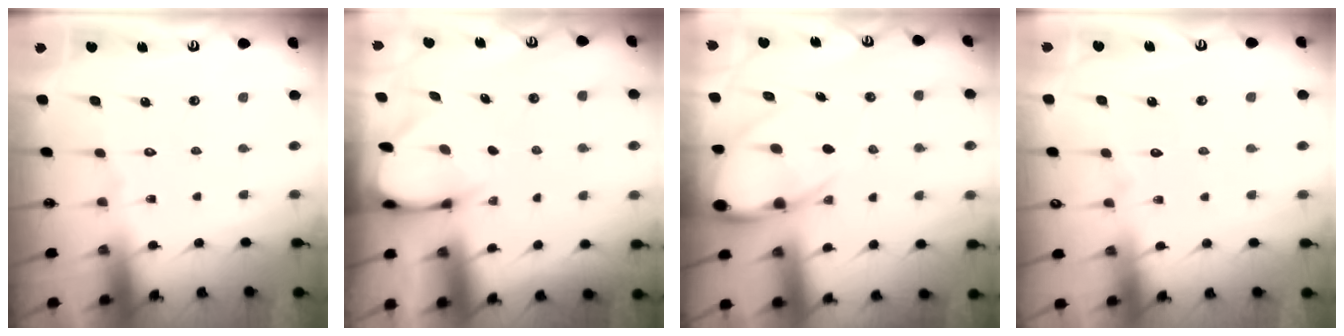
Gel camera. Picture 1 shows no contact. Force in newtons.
{"total": 3.4, "press": 3.4, "slide": 0.4}
{"total": 9.8, "press": 9.7, "slide": 1.1}
{"total": 3.9, "press": 3.9, "slide": 0.5}